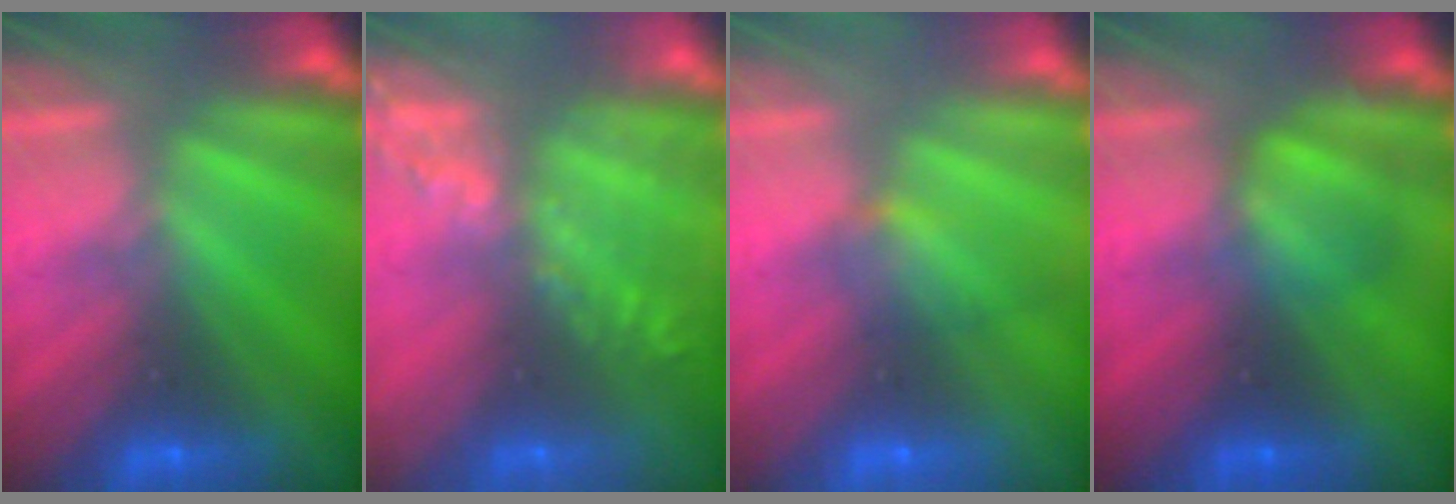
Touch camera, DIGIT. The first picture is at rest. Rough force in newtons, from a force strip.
{"total": 11.8}
{"total": 2.2}
{"total": 2.5}